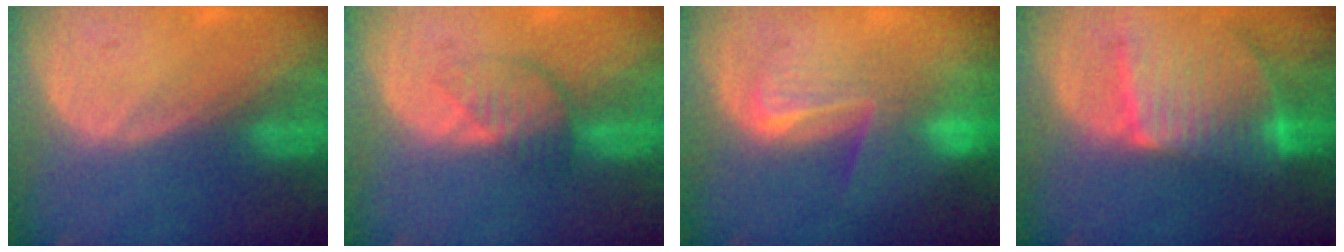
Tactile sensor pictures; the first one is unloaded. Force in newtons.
{"total": 3.9, "press": 3.6, "slide": 1.6}
{"total": 6.5, "press": 6.4, "slide": 1.3}
{"total": 9.4, "press": 8.2, "slide": 4.6}